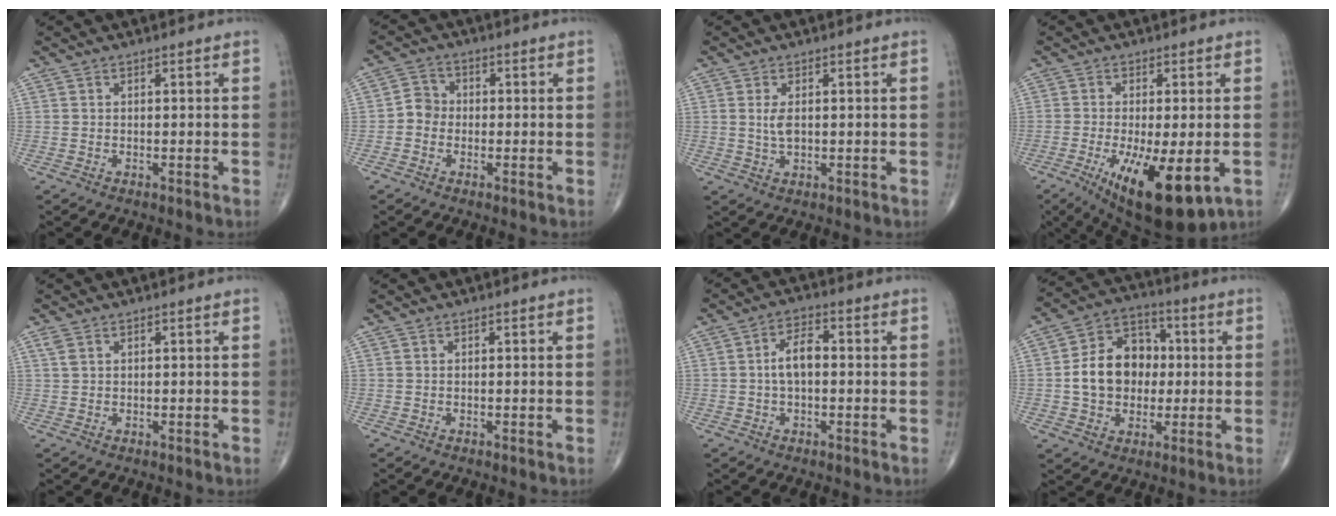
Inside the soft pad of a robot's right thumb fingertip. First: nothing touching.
{"total": 3.6, "force": [-0.9, 3.2, 1.4], "torque": [-0.004, 0.011, -0.027]}
{"total": 3.0, "force": [0.4, 1.5, 2.6], "torque": [-0.053, -0.006, 0.009]}
{"total": 14.7, "force": [-4.9, 4.7, 13.0], "torque": [-0.204, -0.024, -0.063]}
{"total": 1.5, "force": [0.8, 0.8, 0.9], "torque": [-0.023, 0.008, 0.021]}
{"total": 0.0}
{"total": 5.3, "force": [-0.1, 2.8, 4.5], "torque": [-0.084, 0.018, -0.008]}
{"total": 13.5, "force": [-0.1, 10.5, 8.4], "torque": [-0.111, 0.027, -0.006]}